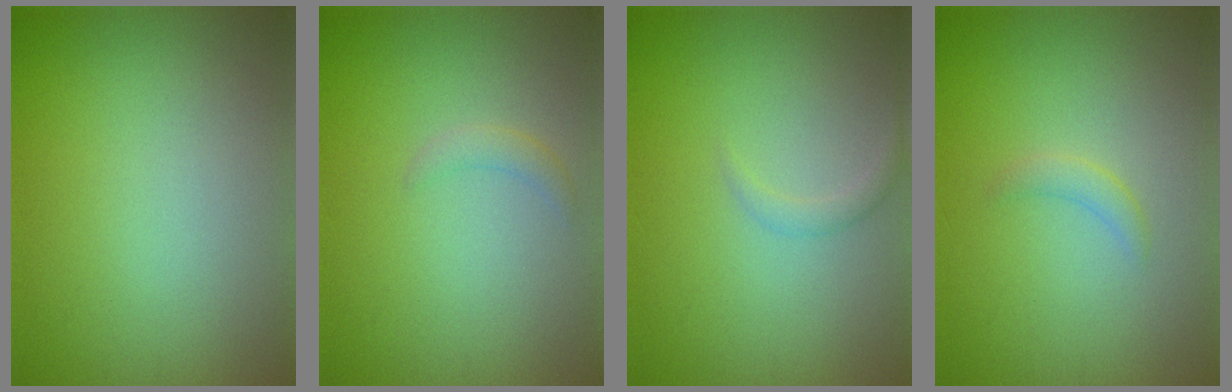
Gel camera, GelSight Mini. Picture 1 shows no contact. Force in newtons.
{"total": 1.1, "press": 1.1, "slide": 0.0}
{"total": 1.0, "press": 1.0, "slide": 0.1}
{"total": 1.2, "press": 1.1, "slide": 0.0}